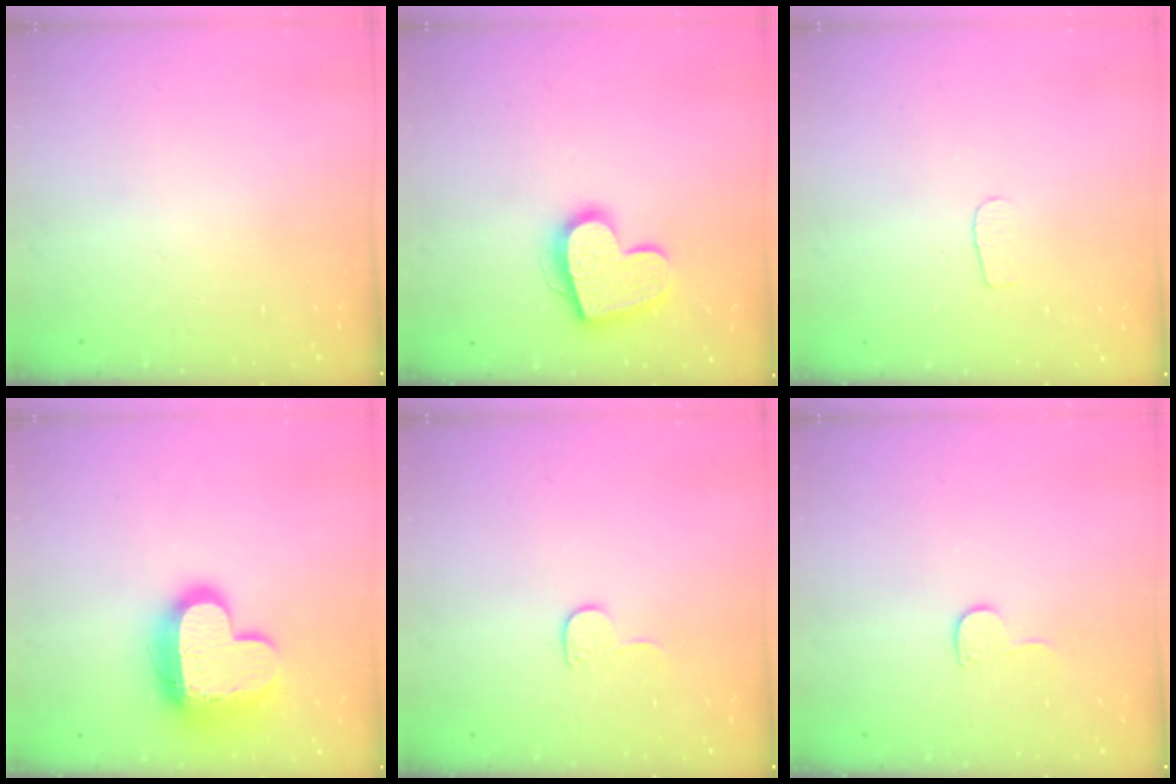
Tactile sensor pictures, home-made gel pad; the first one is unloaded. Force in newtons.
{"total": 16.5, "press": 16.4, "slide": 1.2}
{"total": 3.7, "press": 3.6, "slide": 0.4}
{"total": 16.9, "press": 16.8, "slide": 1.3}
{"total": 6.7, "press": 6.7, "slide": 0.6}
{"total": 5.5, "press": 5.5, "slide": 0.5}